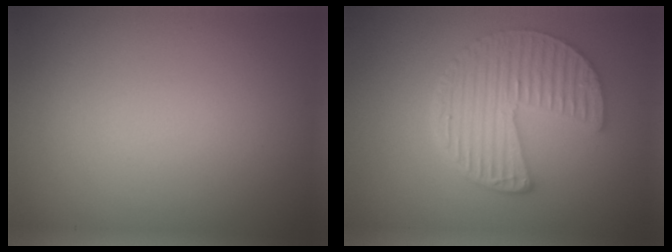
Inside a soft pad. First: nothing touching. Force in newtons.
{"total": 5.4, "press": 4.5, "slide": 3.0}